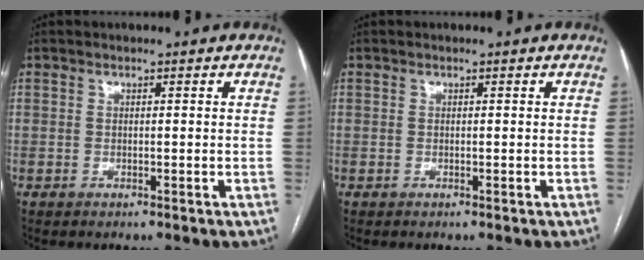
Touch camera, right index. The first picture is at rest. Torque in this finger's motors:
{"motor_torque": [0.00, 0.00, 0.01, 0.00]}